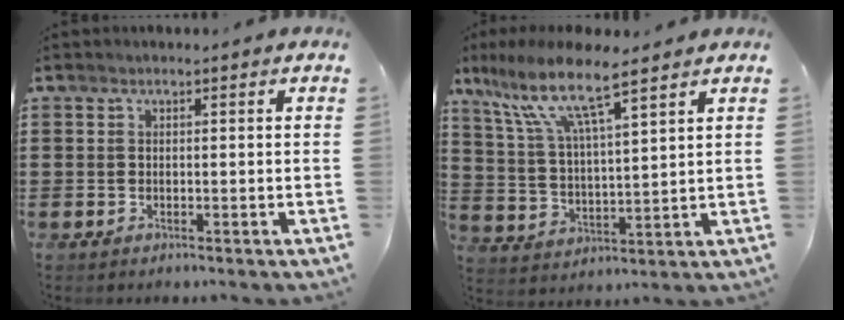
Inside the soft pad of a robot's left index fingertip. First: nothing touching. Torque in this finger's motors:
{"motor_torque": [2.14, 0.00, 1.04, 0.21]}